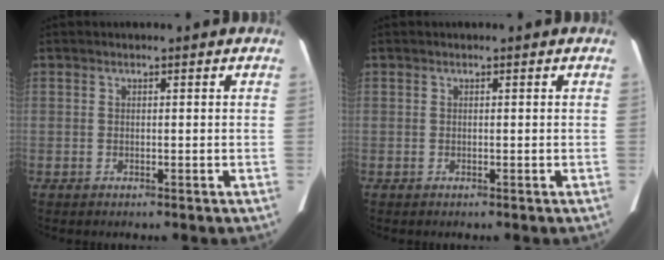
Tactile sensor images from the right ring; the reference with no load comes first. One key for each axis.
{"total": 0.0}